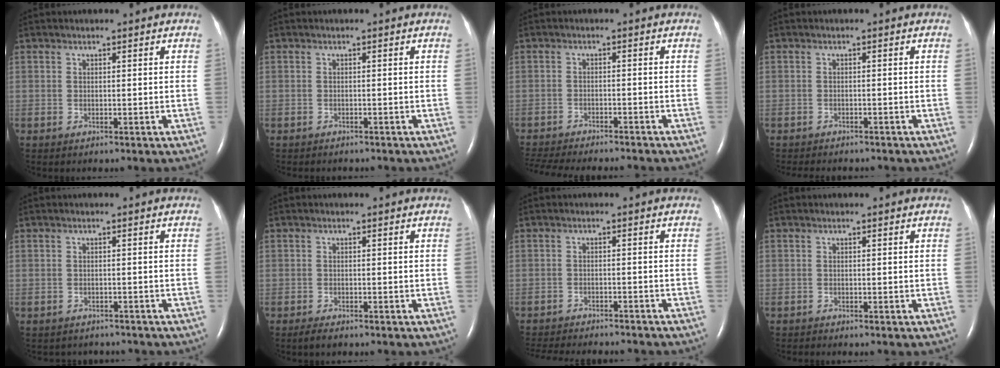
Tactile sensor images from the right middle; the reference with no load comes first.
{"total": 1.5, "force": [-1.3, 0.5, 0.4], "torque": [-0.015, -0.003, -0.014]}
{"total": 15.6, "force": [-14.0, 2.7, 6.5], "torque": [-0.140, -0.027, -0.189]}
{"total": 6.3, "force": [-5.4, 2.0, 2.4], "torque": [-0.031, -0.003, -0.065]}
{"total": 3.4, "force": [-3.0, 1.5, 0.2], "torque": [-0.009, 0.003, -0.035]}
{"total": 1.6, "force": [-1.2, 0.5, 1.0], "torque": [-0.026, -0.004, -0.017]}
{"total": 15.9, "force": [-14.2, 3.4, 6.3], "torque": [-0.137, -0.025, -0.182]}
{"total": 0.0}